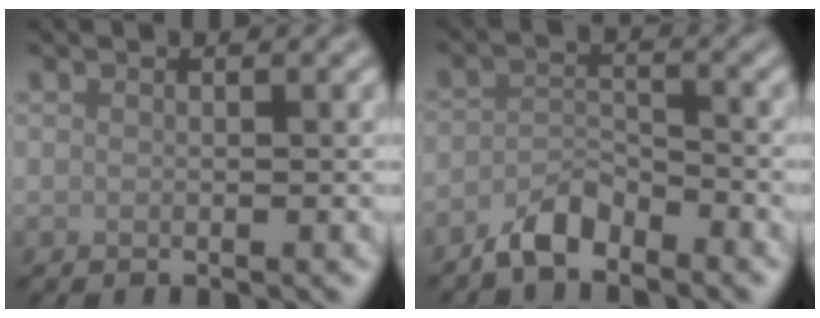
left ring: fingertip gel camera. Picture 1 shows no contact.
{"total": 2.9, "force": [-2.4, 0.9, 1.2], "torque": [-0.023, 0.007, -0.051]}